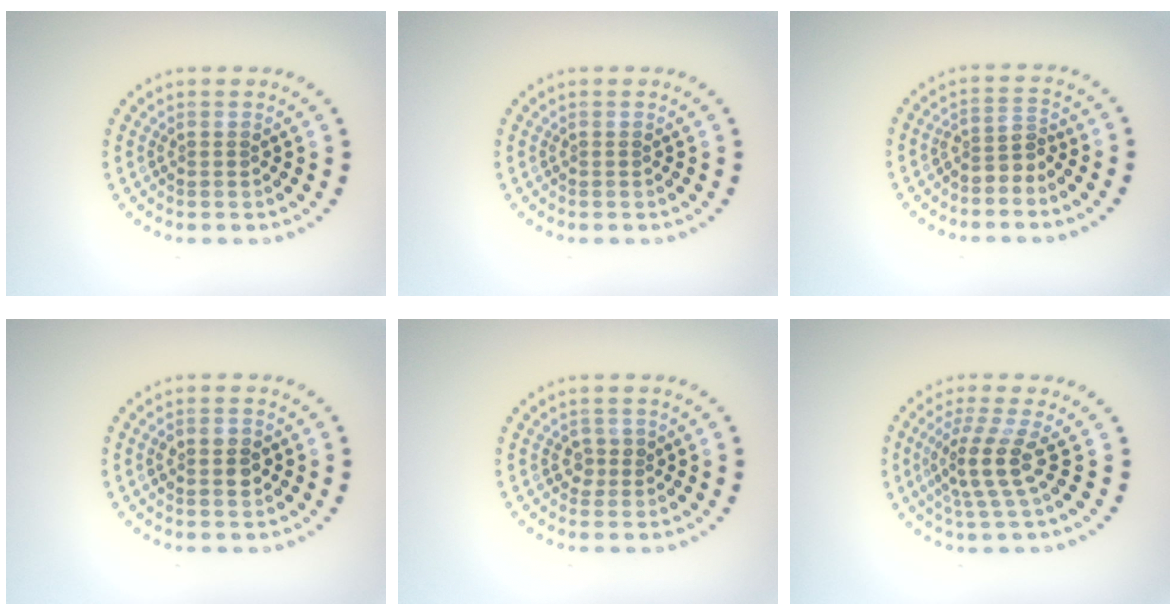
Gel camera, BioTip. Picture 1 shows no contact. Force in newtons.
{"total": 0.0}
{"total": 2.1, "press": 1.5, "slide": 1.4}
{"total": 2.8, "press": 2.8, "slide": 0.1}
{"total": 1.2, "press": 1.1, "slide": 0.4}
{"total": 3.7, "press": 2.7, "slide": 2.5}